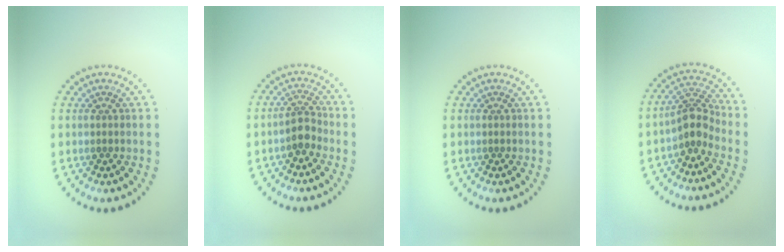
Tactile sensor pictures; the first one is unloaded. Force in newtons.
{"total": 2.2, "press": 1.8, "slide": 1.4}
{"total": 0.0}
{"total": 2.8, "press": 2.1, "slide": 1.8}